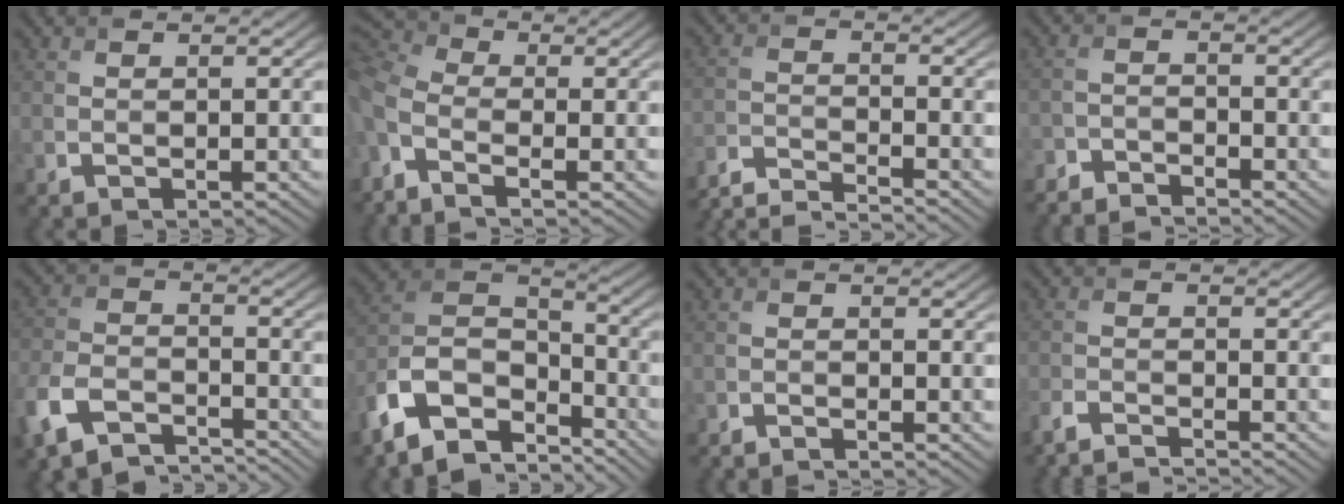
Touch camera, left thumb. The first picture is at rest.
{"total": 6.2, "force": [-1.8, 2.9, 5.1], "torque": [-0.149, -0.008, -0.040]}
{"total": 6.8, "force": [-6.2, 0.7, 2.6], "torque": [-0.048, -0.004, -0.121]}
{"total": 3.5, "force": [-3.5, 0.2, 0.5], "torque": [-0.008, -0.005, -0.074]}
{"total": 9.7, "force": [-6.8, 4.6, 5.2], "torque": [-0.121, -0.015, -0.138]}
{"total": 12.5, "force": [-7.5, 7.1, 7.1], "torque": [-0.190, -0.003, -0.138]}
{"total": 1.6, "force": [-1.5, -0.4, 0.2], "torque": [-0.004, -0.005, -0.030]}
{"total": 3.7, "force": [-3.6, -0.1, 1.0], "torque": [-0.020, -0.005, -0.073]}